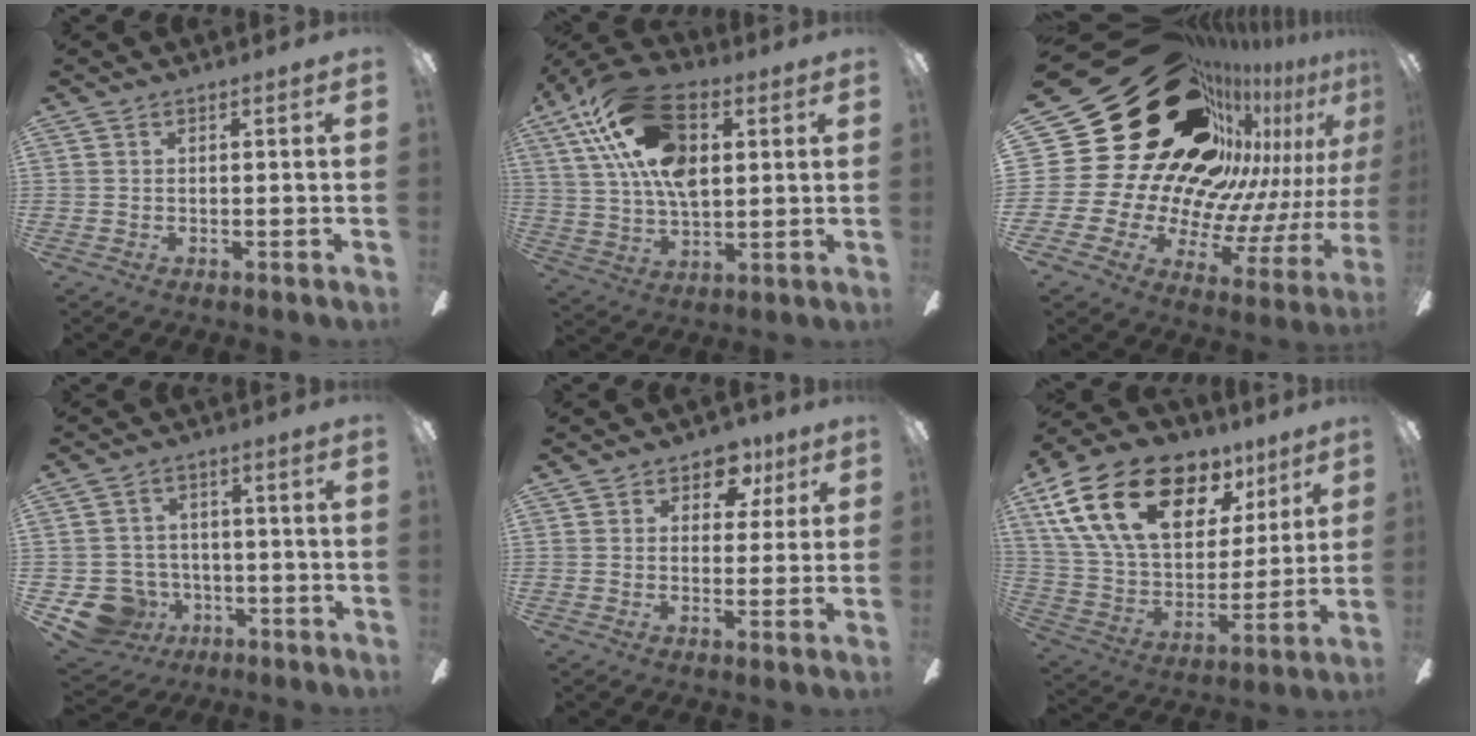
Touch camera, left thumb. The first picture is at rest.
{"total": 20.6, "force": [7.6, 11.9, 15.0], "torque": [-0.287, -0.005, 0.133]}
{"total": 37.5, "force": [20.5, 21.2, 23.2], "torque": [-0.351, -0.195, 0.441]}
{"total": 9.9, "force": [-4.5, 8.3, 3.0], "torque": [-0.085, 0.028, -0.076]}
{"total": 7.6, "force": [4.2, 5.1, 3.6], "torque": [-0.038, -0.011, 0.071]}
{"total": 25.2, "force": [12.6, 15.1, 15.8], "torque": [-0.286, -0.049, 0.229]}